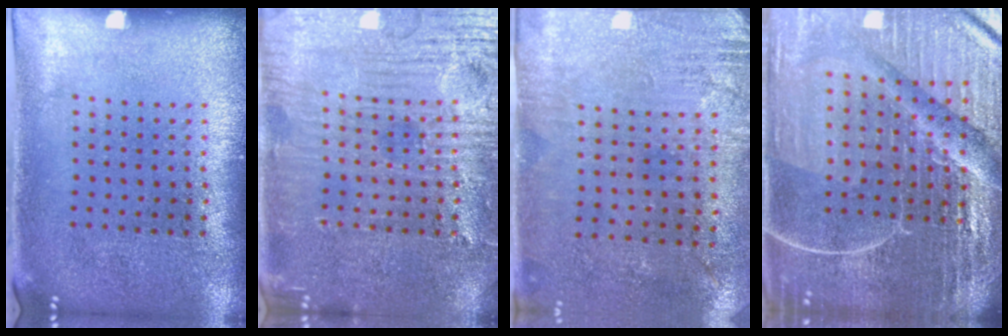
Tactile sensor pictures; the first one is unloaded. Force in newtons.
{"total": 5.7, "press": 5.7, "slide": 0.6}
{"total": 2.8, "press": 2.4, "slide": 1.5}
{"total": 7.1, "press": 6.2, "slide": 3.4}